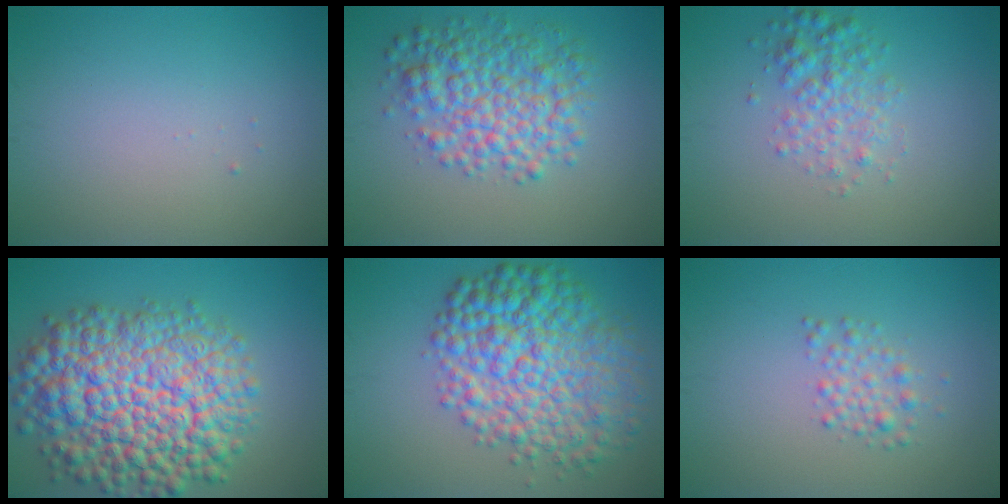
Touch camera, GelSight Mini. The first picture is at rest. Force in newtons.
{"total": 6.1, "press": 6.1, "slide": 0.0}
{"total": 3.0, "press": 3.0, "slide": 0.1}
{"total": 13.4, "press": 13.4, "slide": 0.5}
{"total": 9.7, "press": 9.7, "slide": 0.2}
{"total": 1.9, "press": 1.8, "slide": 0.1}